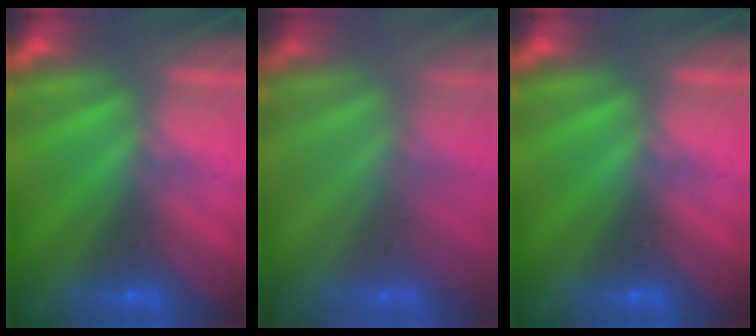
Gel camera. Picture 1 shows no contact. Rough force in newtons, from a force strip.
{"total": 1.7}
{"total": 0.0}